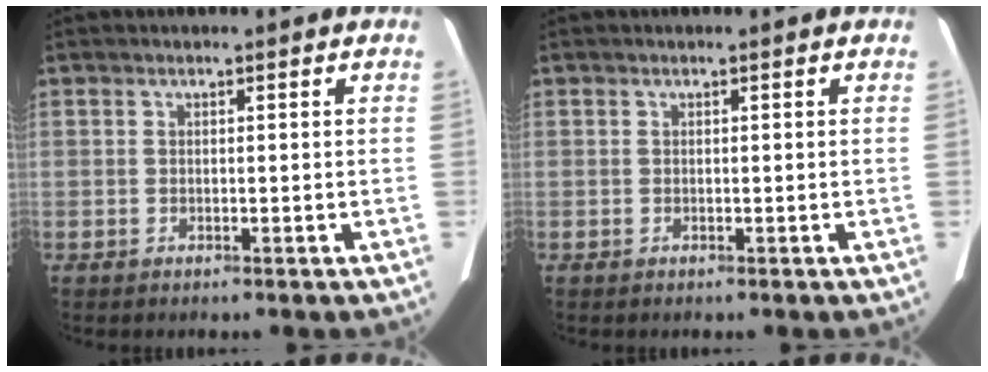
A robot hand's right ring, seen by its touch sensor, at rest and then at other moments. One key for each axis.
{"total": 0.0}